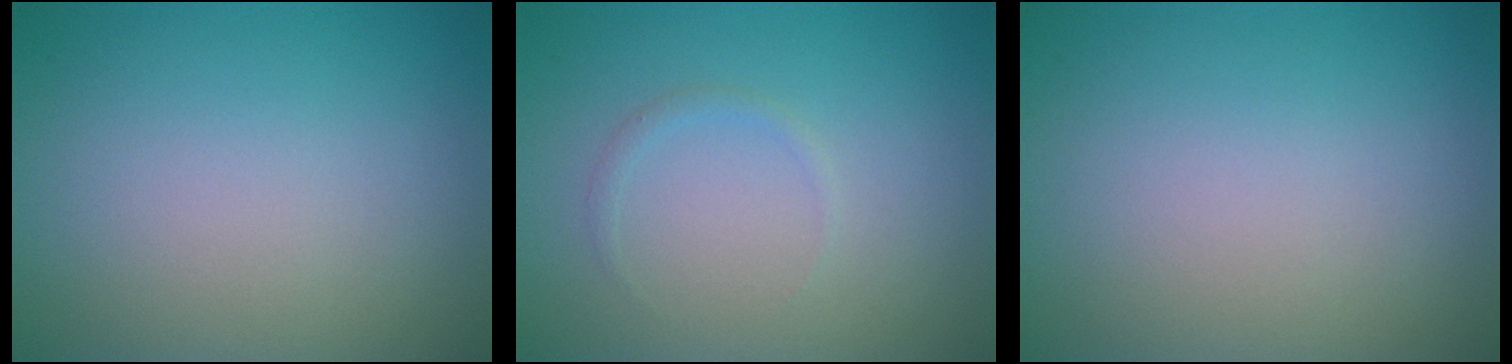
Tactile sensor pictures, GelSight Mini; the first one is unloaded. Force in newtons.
{"total": 0.7, "press": 0.7, "slide": 0.1}
{"total": 0.0}